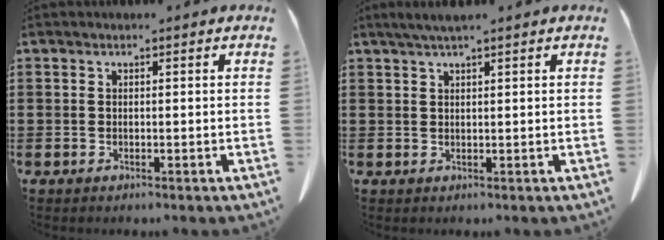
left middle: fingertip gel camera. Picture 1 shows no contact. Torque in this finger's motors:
{"motor_torque": [1.04, 0.73, 0.01, 0.03]}